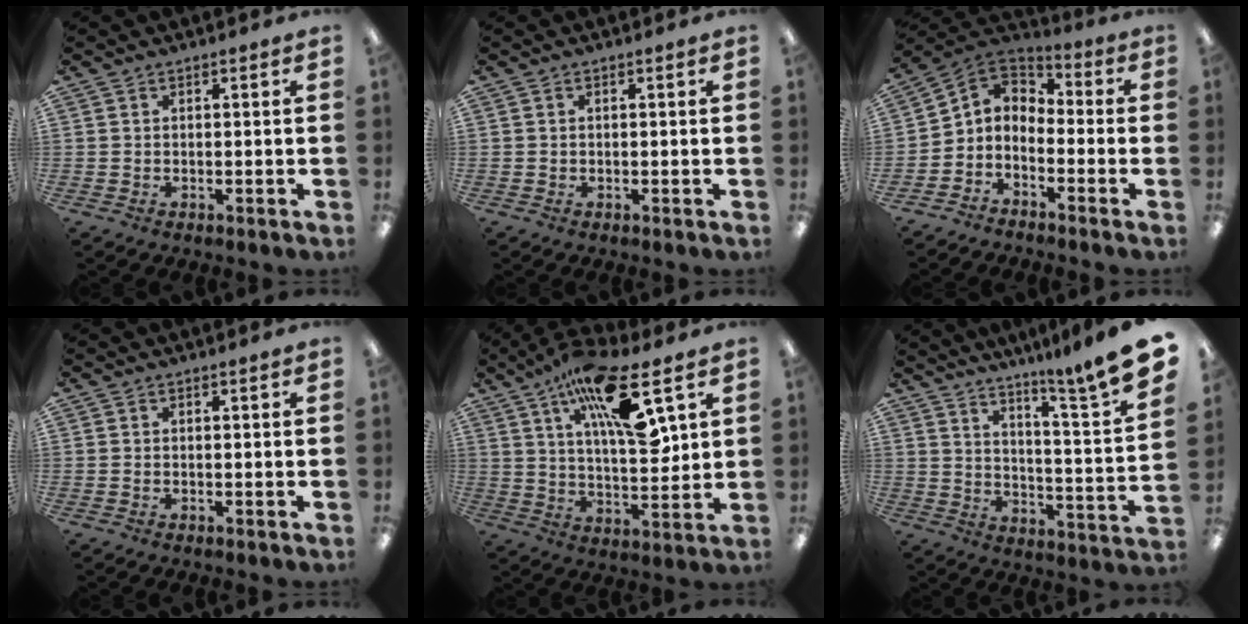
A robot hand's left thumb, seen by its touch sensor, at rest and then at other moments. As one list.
[{"total": 0.0}, {"total": 5.6, "force": [-2.4, 4.5, 2.2], "torque": [-0.043, 0.018, -0.044]}, {"total": 0.0}, {"total": 18.3, "force": [9.4, 5.9, 14.6], "torque": [-0.231, -0.041, 0.149]}, {"total": 12.3, "force": [10.1, -0.6, 7.1], "torque": [-0.111, -0.104, 0.157]}]